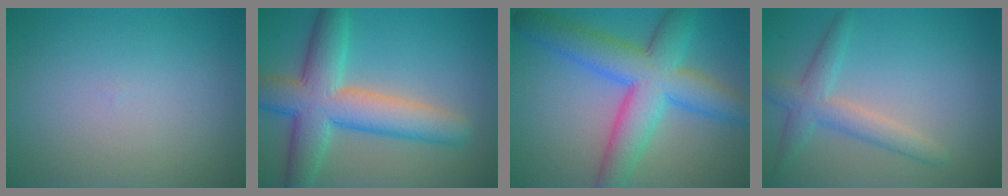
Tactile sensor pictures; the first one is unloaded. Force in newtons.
{"total": 8.9, "press": 8.8, "slide": 0.3}
{"total": 9.0, "press": 9.0, "slide": 0.2}
{"total": 3.3, "press": 3.3, "slide": 0.0}